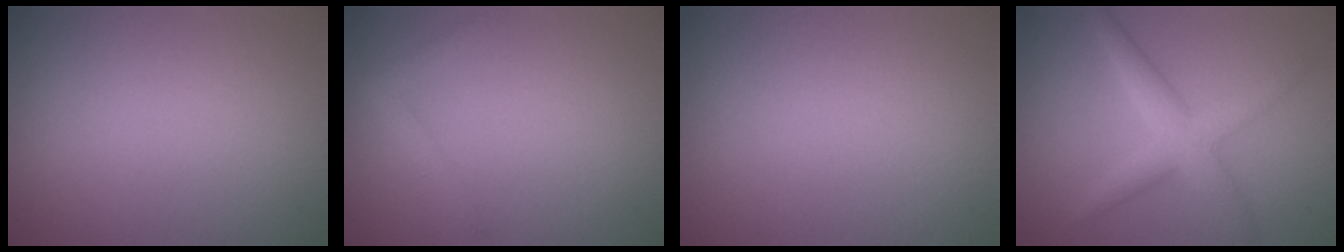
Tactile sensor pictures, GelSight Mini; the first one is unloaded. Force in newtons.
{"total": 1.3, "press": 1.3, "slide": 0.1}
{"total": 0.0}
{"total": 3.6, "press": 3.6, "slide": 0.0}